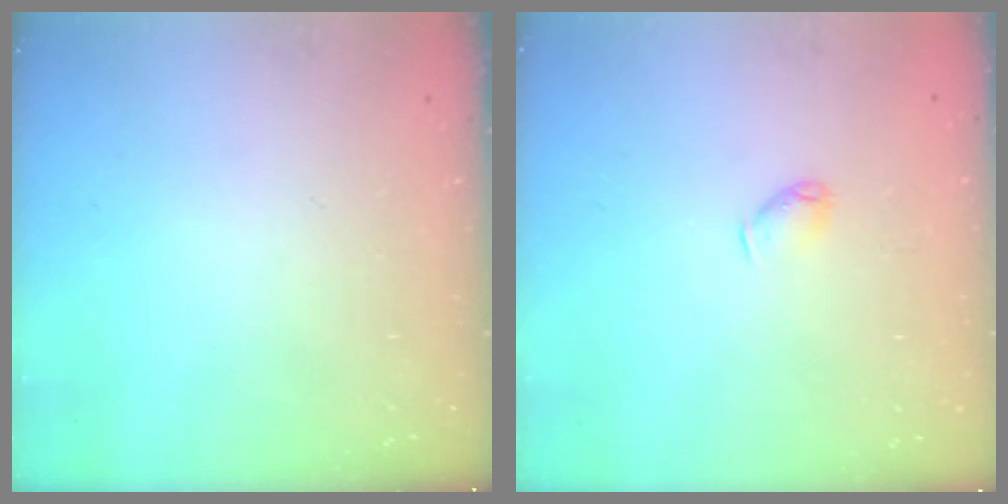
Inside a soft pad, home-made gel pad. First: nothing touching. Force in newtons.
{"total": 3.5, "press": 3.4, "slide": 0.7}